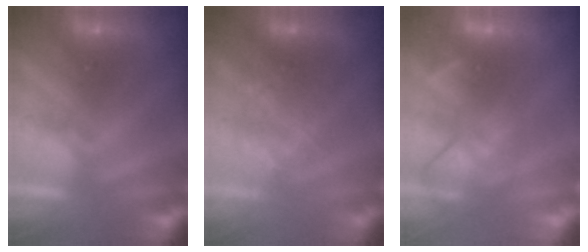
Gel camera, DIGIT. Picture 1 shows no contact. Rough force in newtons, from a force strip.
{"total": 2.5}
{"total": 4.8}